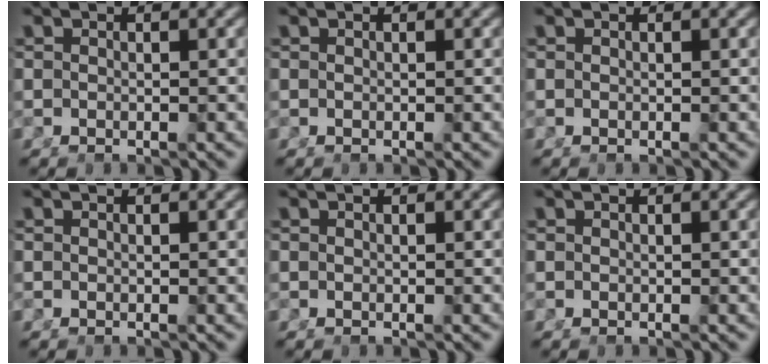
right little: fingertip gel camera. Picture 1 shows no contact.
{"total": 0.0}
{"total": 0.0}
{"total": 0.0}
{"total": 0.0}
{"total": 0.0}